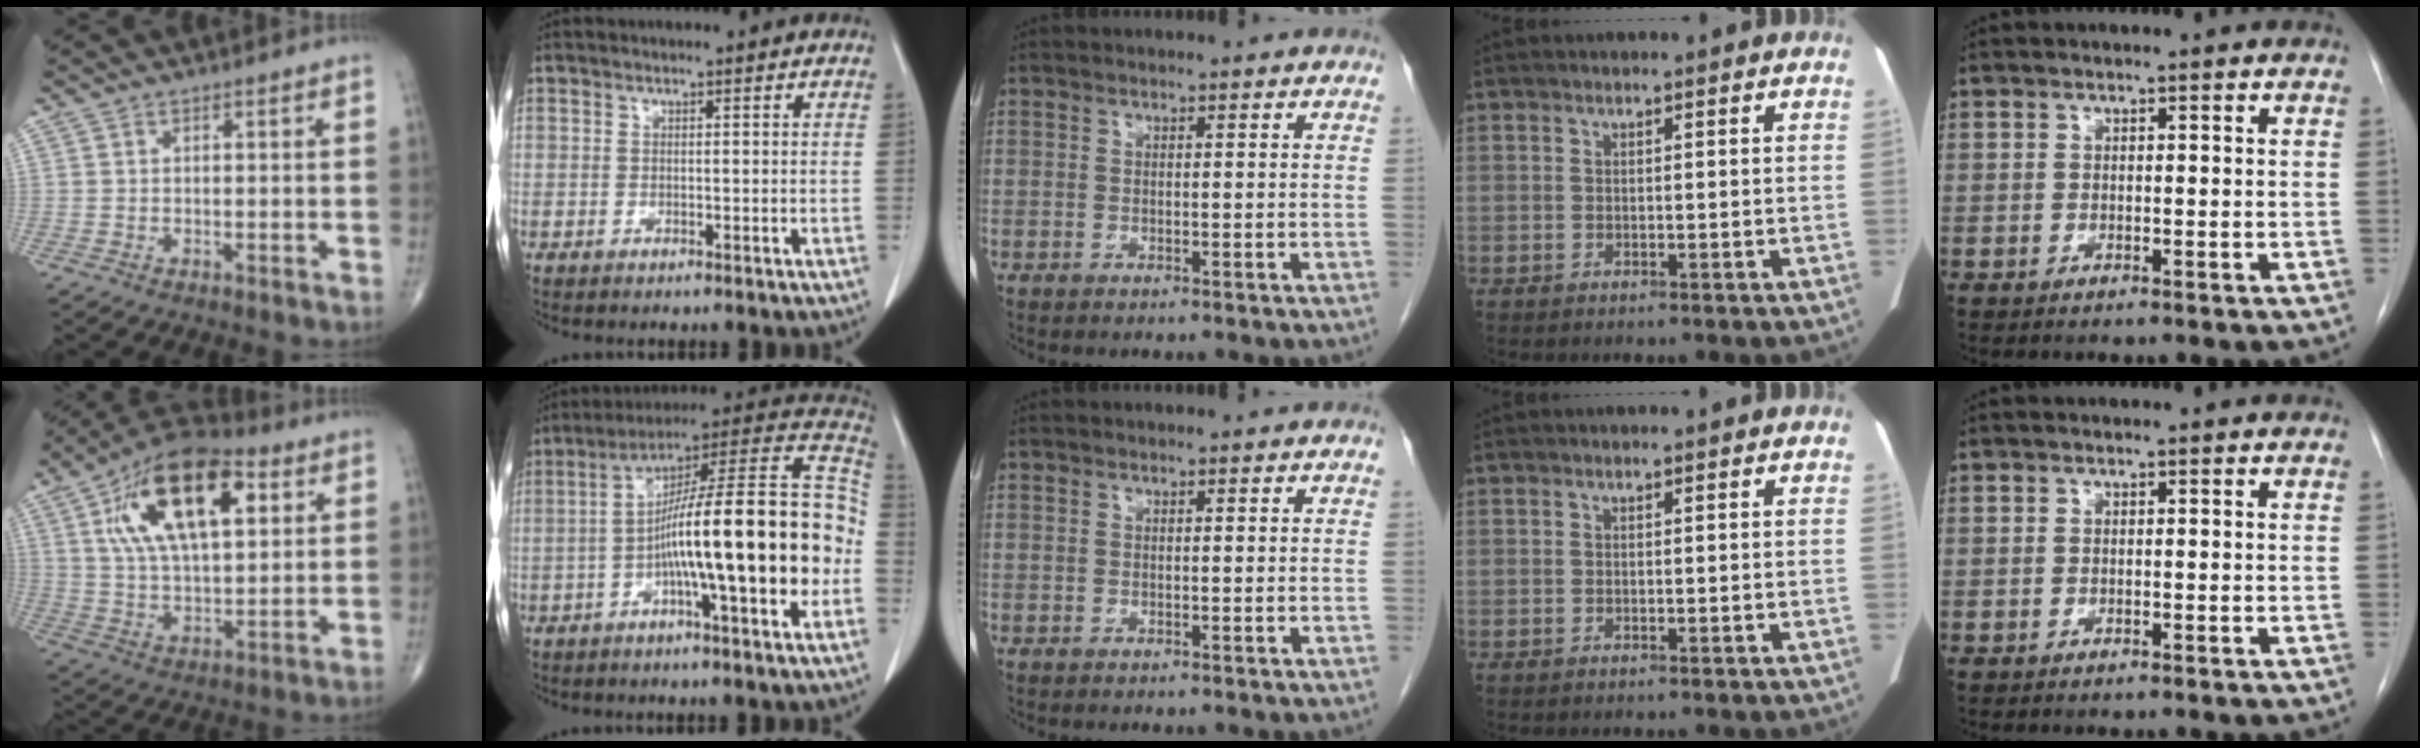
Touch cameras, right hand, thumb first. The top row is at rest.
{"thumb": {"total": 21.8, "force": [7.4, 10.4, 17.6], "torque": [-0.285, -0.003, 0.121]}, "index": {"total": 20.8, "force": [-4.1, 1.6, 20.3], "torque": [-0.277, 0.029, -0.063]}}